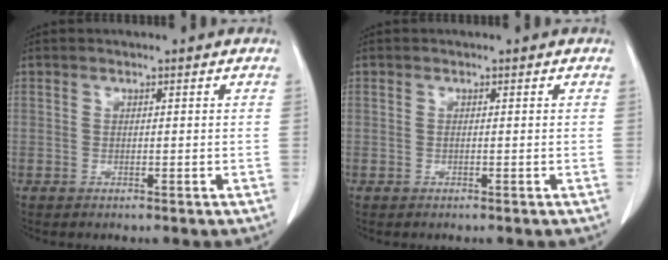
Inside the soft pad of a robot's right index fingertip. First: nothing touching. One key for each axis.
{"total": 0.0}